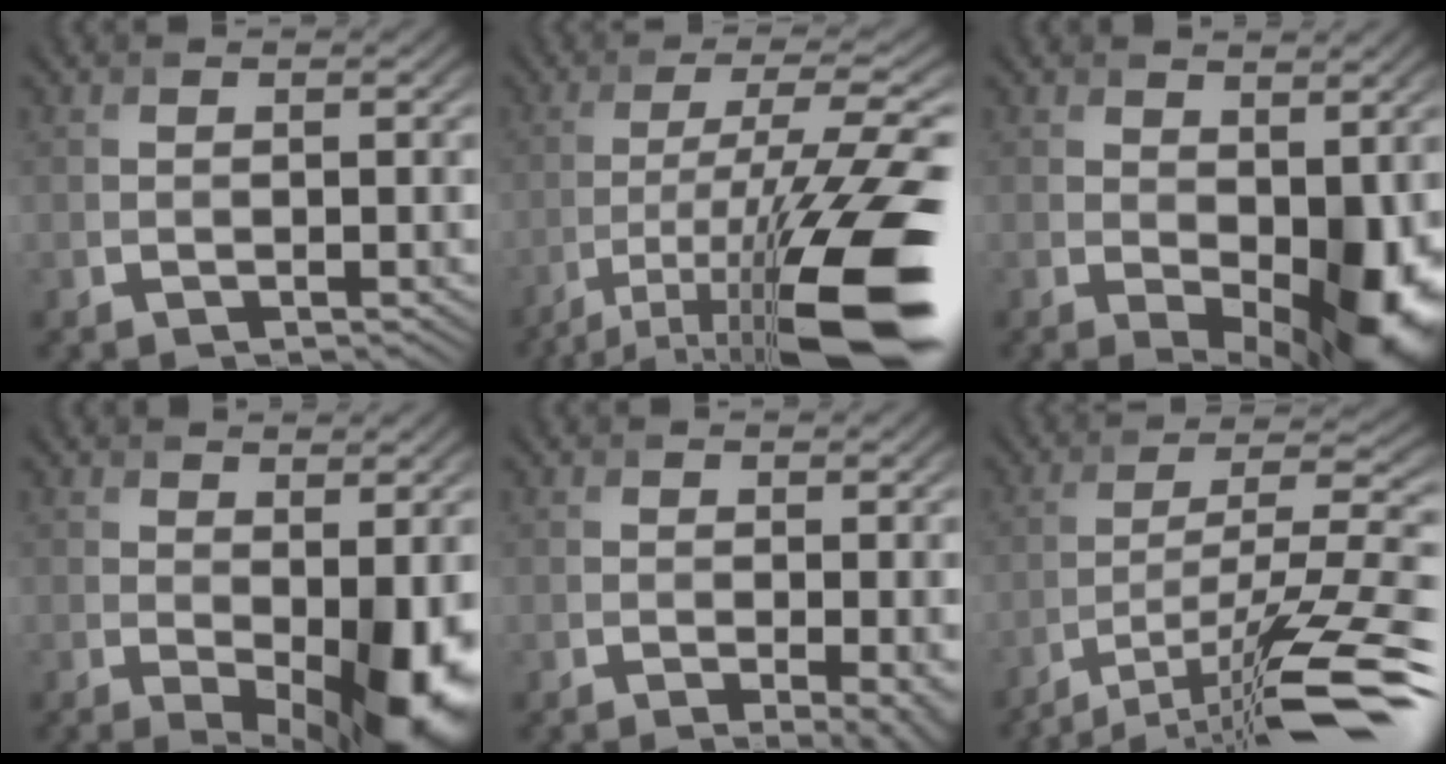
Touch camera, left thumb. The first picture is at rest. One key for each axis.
{"total": 15.8, "fx": -8.3, "fy": 3.2, "fz": 13.1, "tx": -0.214, "ty": 0.000, "tz": -0.135}
{"total": 9.6, "fx": -1.8, "fy": 5.2, "fz": 7.8, "tx": -0.106, "ty": -0.029, "tz": 0.003}
{"total": 9.6, "fx": -2.3, "fy": 4.3, "fz": 8.2, "tx": -0.117, "ty": -0.029, "tz": -0.005}
{"total": 2.4, "fx": -0.6, "fy": 0.6, "fz": 2.3, "tx": -0.027, "ty": -0.006, "tz": -0.003}
{"total": 14.7, "fx": -9.7, "fy": 3.3, "fz": 10.5, "tx": -0.187, "ty": 0.004, "tz": -0.158}